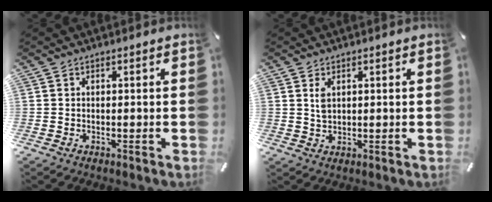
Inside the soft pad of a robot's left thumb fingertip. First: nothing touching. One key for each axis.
{"total": 2.5, "fx": 0.9, "fy": 1.3, "fz": 1.9, "tx": -0.036, "ty": 0.000, "tz": 0.014}